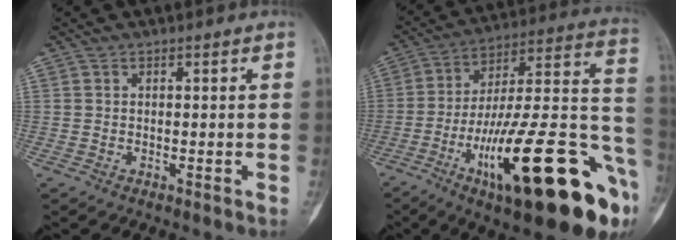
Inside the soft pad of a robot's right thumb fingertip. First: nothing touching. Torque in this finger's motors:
{"motor_torque": [0.77, 1.06, 2.01, -0.76, 0.18]}